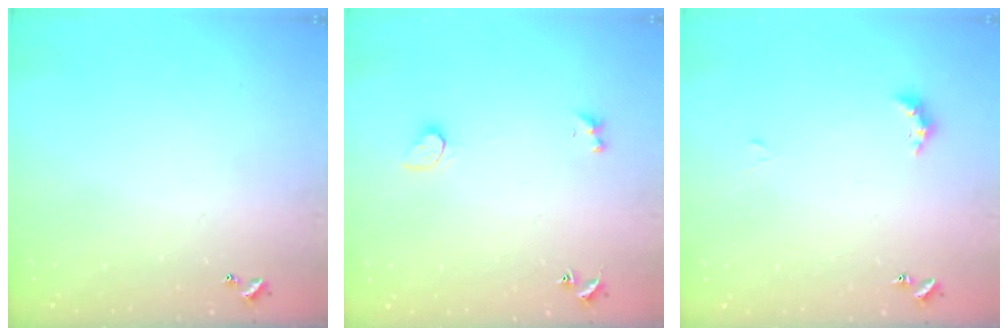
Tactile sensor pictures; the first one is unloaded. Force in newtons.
{"total": 1.5, "press": 1.4, "slide": 0.6}
{"total": 2.4, "press": 2.3, "slide": 0.6}